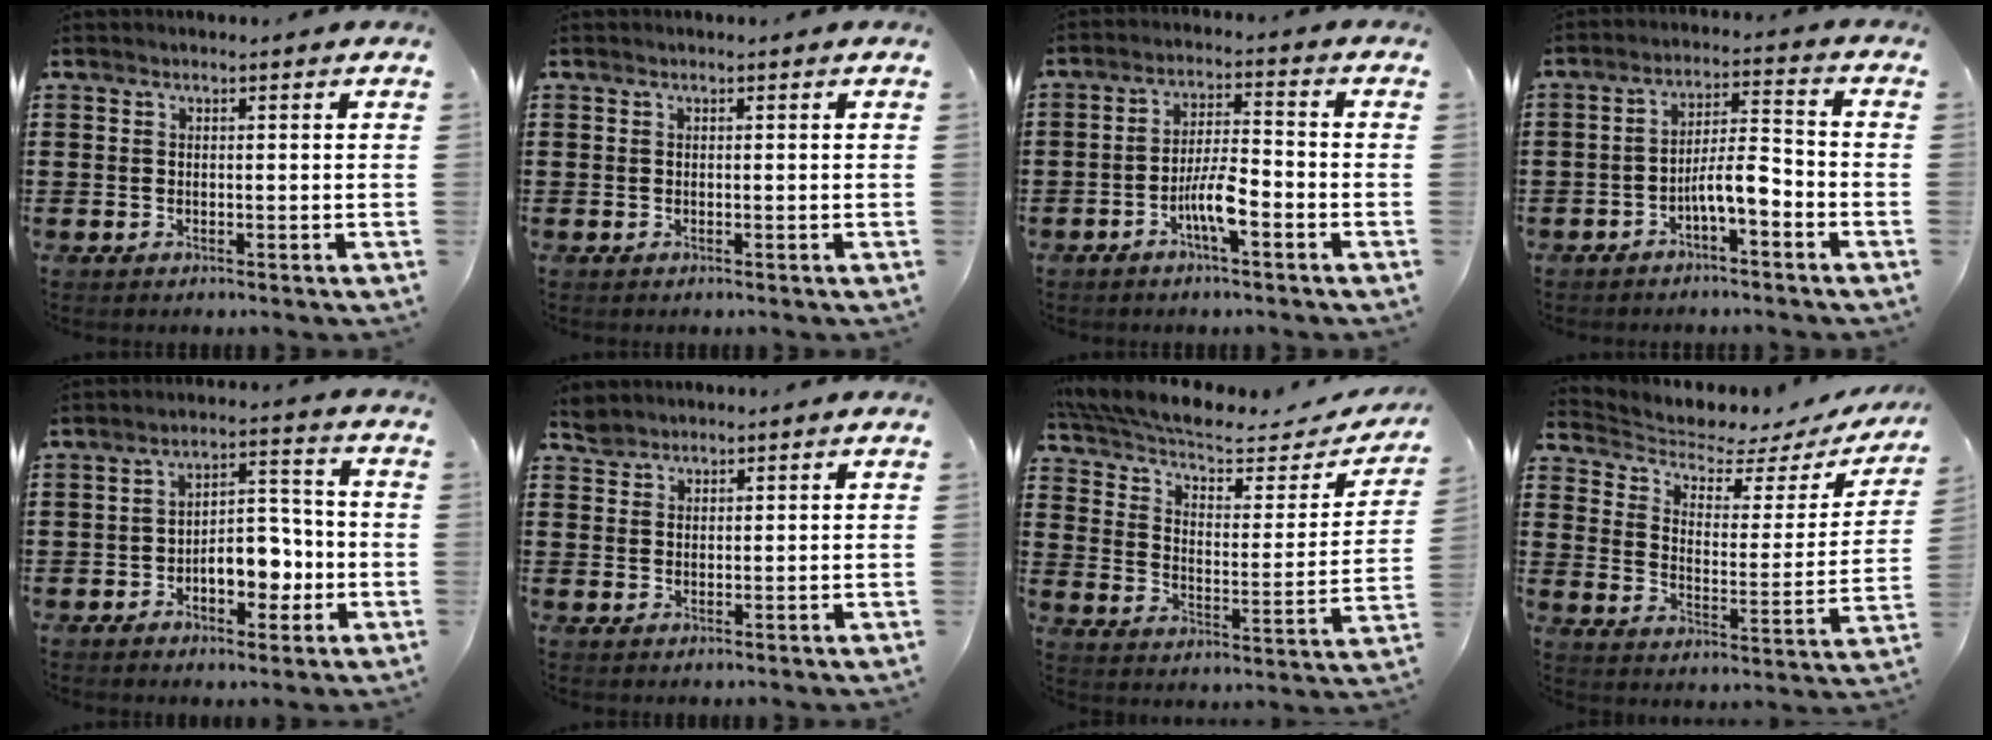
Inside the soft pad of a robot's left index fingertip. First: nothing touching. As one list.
[{"total": 0.0}, {"total": 6.0, "force": [-3.0, 1.3, 5.1], "torque": [-0.104, 0.001, -0.059]}, {"total": 5.7, "force": [-3.1, 1.6, 4.6], "torque": [-0.088, 0.013, -0.060]}, {"total": 7.4, "force": [-2.4, 4.3, 5.6], "torque": [-0.081, 0.009, -0.047]}, {"total": 2.3, "force": [2.0, 1.1, 0.1], "torque": [-0.009, 0.003, 0.041]}, {"total": 6.7, "force": [5.3, 1.9, 3.6], "torque": [-0.094, -0.036, 0.089]}, {"total": 3.5, "force": [2.7, 1.6, 1.6], "torque": [-0.052, -0.022, 0.038]}]